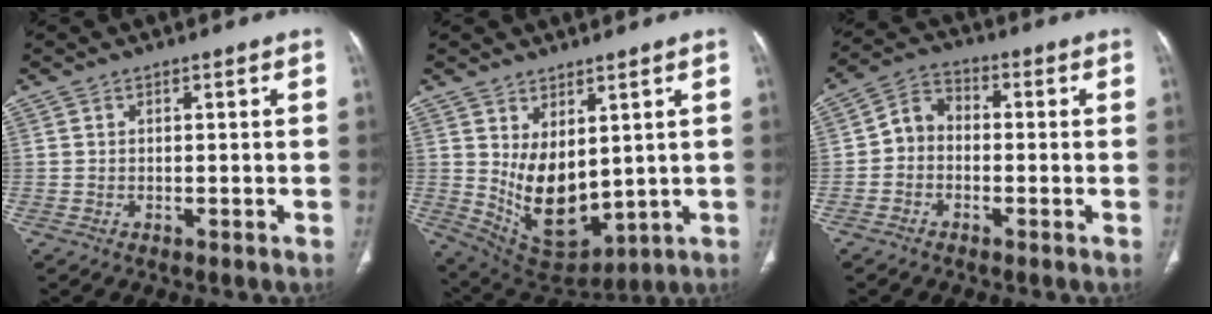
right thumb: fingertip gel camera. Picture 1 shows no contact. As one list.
[{"total": 12.0, "force": [1.8, 7.1, 9.5], "torque": [-0.136, -0.030, 0.067]}, {"total": 5.7, "force": [-1.0, 4.6, 3.1], "torque": [-0.036, 0.023, -0.035]}]